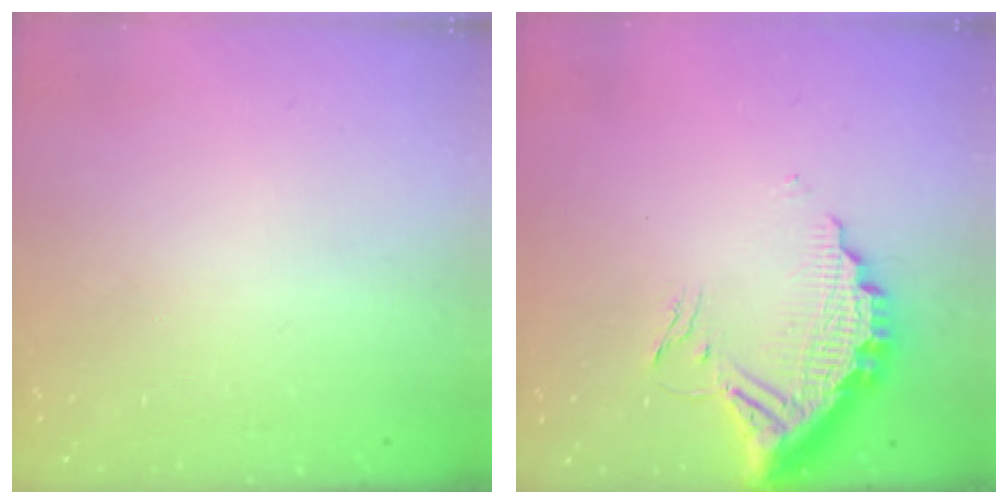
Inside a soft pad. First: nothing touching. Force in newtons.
{"total": 11.4, "press": 11.4, "slide": 0.9}